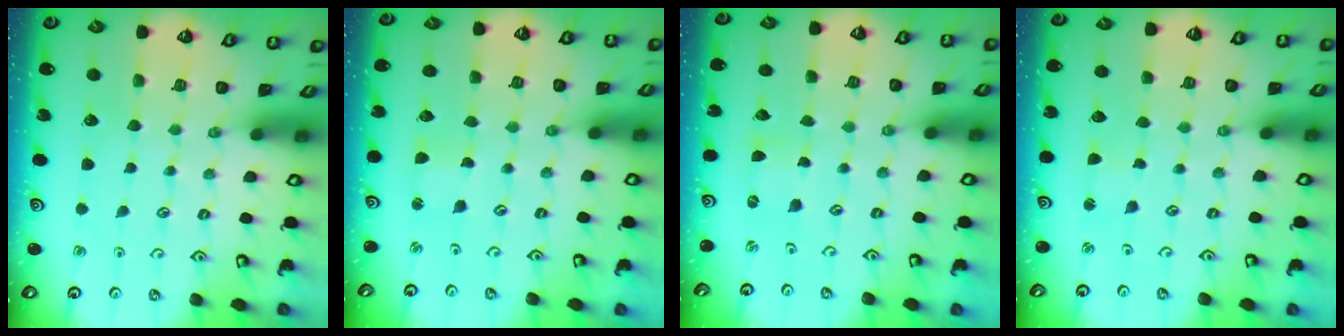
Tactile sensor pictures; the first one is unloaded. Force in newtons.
{"total": 1.3, "press": 1.2, "slide": 0.1}
{"total": 0.0}
{"total": 1.1, "press": 1.1, "slide": 0.2}